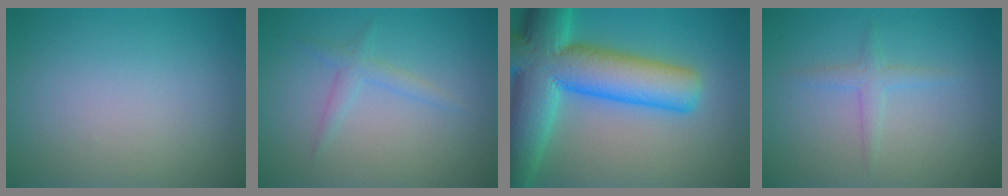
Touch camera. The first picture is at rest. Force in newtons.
{"total": 1.6, "press": 1.6, "slide": 0.1}
{"total": 13.3, "press": 13.3, "slide": 0.5}
{"total": 1.5, "press": 1.5, "slide": 0.0}